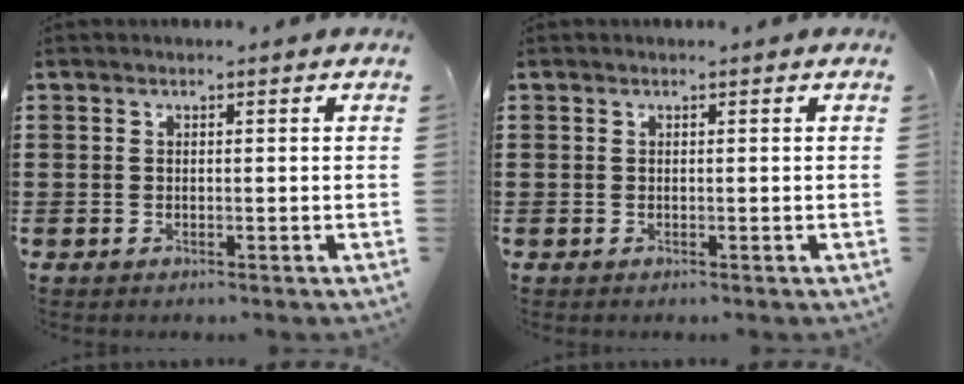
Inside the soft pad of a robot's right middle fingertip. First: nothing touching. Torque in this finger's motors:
{"motor_torque": [-0.03, 0.03, 0.01, 0.00]}